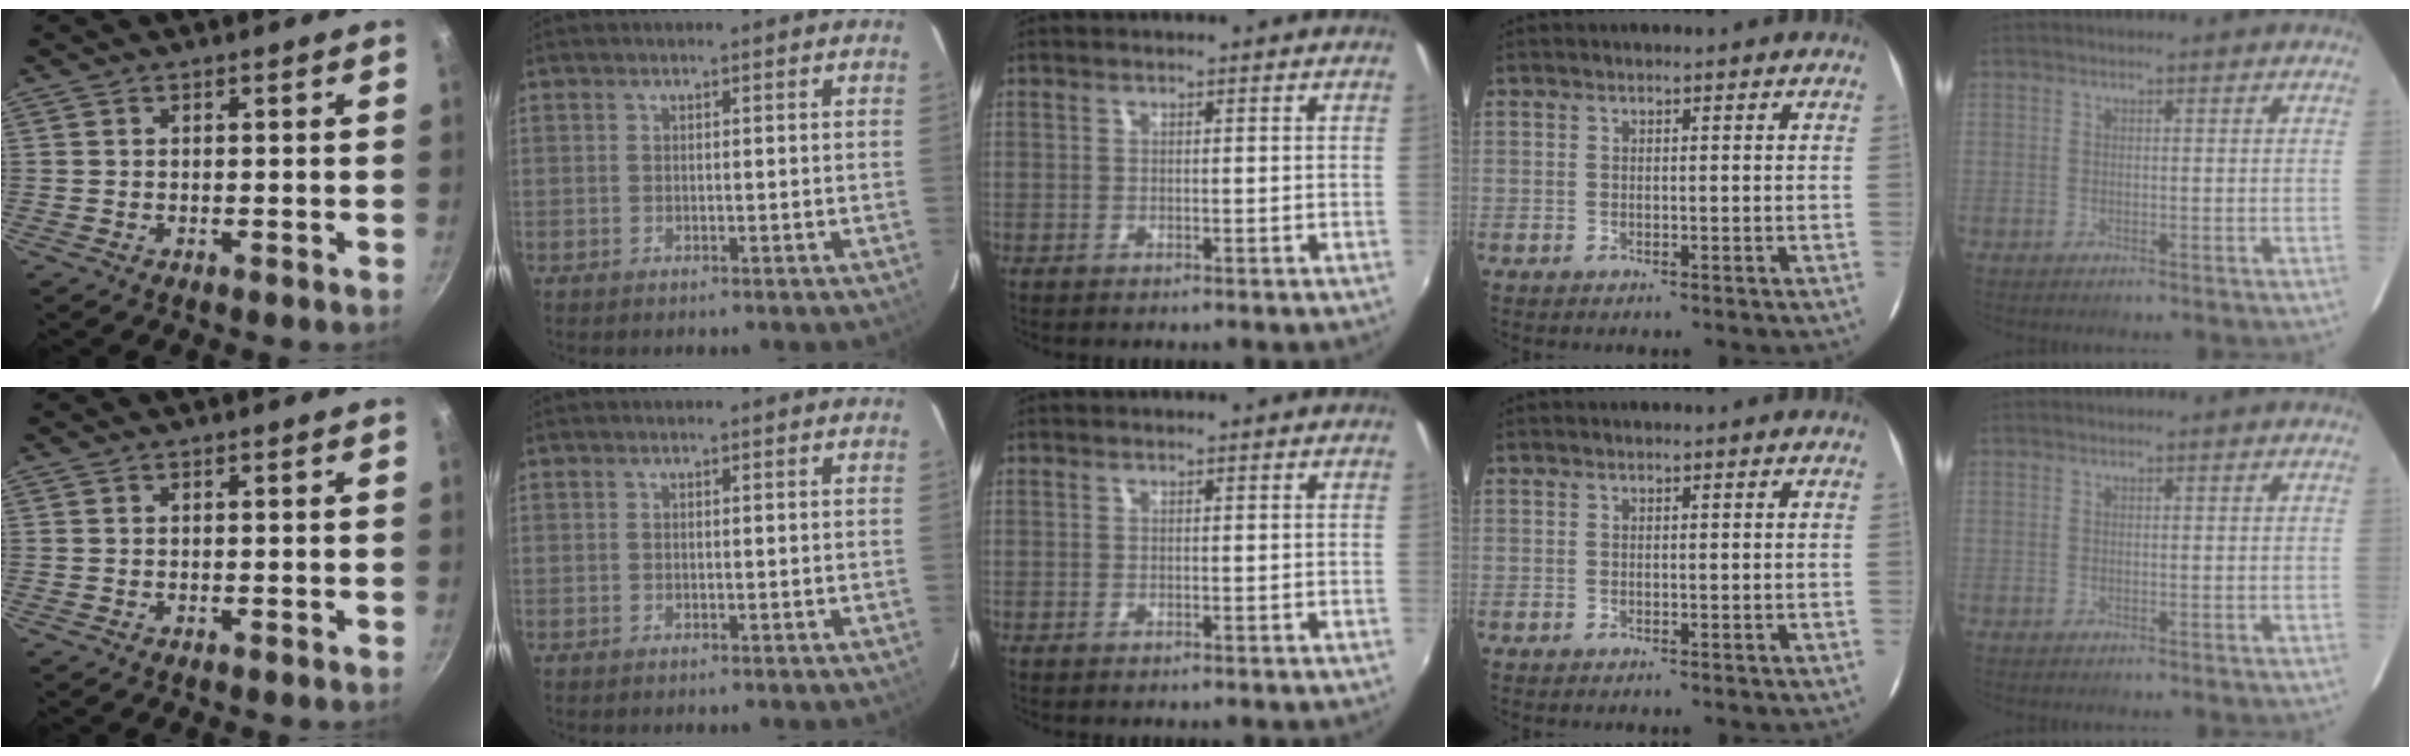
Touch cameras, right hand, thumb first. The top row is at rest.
{}